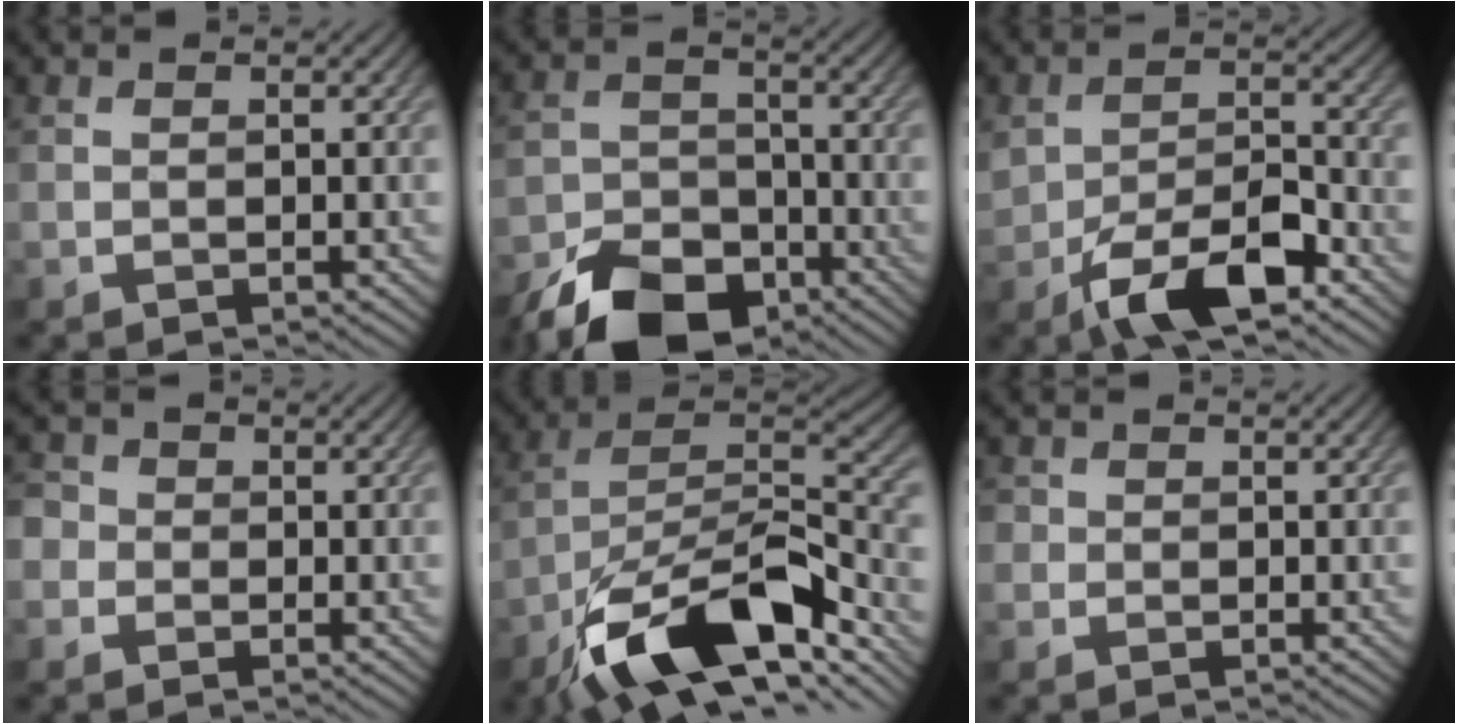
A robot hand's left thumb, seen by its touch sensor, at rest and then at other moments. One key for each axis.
{"total": 10.3, "fx": -7.6, "fy": 5.2, "fz": 4.7, "tx": -0.100, "ty": -0.014, "tz": -0.137}
{"total": 8.3, "fx": -4.4, "fy": 3.9, "fz": 5.9, "tx": -0.107, "ty": -0.004, "tz": -0.080}
{"total": 3.1, "fx": -0.5, "fy": 3.0, "fz": 0.7, "tx": -0.015, "ty": 0.011, "tz": -0.028}
{"total": 16.9, "fx": -10.2, "fy": 6.5, "fz": 11.9, "tx": -0.214, "ty": -0.008, "tz": -0.196}
{"total": 1.3, "fx": 0.2, "fy": 1.3, "fz": 0.2, "tx": 0.000, "ty": -0.001, "tz": -0.003}